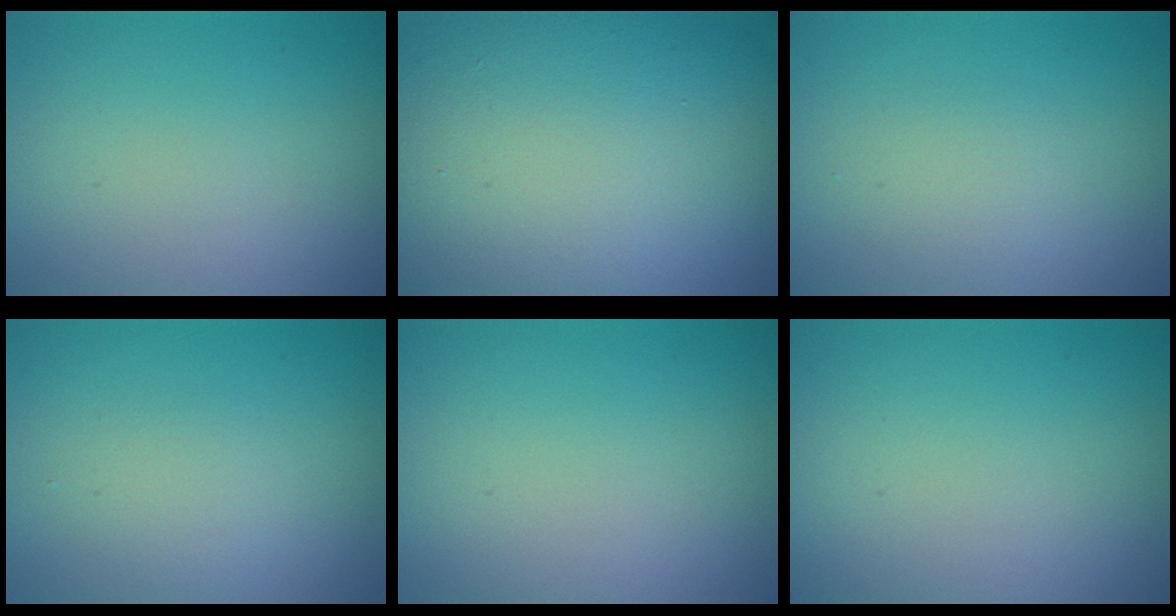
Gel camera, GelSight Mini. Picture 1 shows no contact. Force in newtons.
{"total": 18.5, "press": 18.4, "slide": 1.2}
{"total": 1.6, "press": 1.6, "slide": 0.1}
{"total": 1.7, "press": 1.7, "slide": 0.1}
{"total": 0.0}
{"total": 0.0}